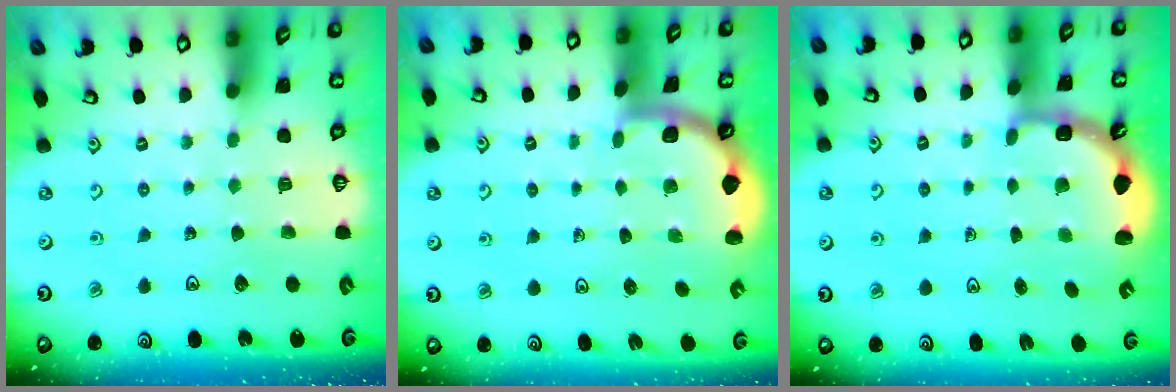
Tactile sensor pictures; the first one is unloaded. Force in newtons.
{"total": 1.8, "press": 1.8, "slide": 0.1}
{"total": 3.2, "press": 2.7, "slide": 1.7}